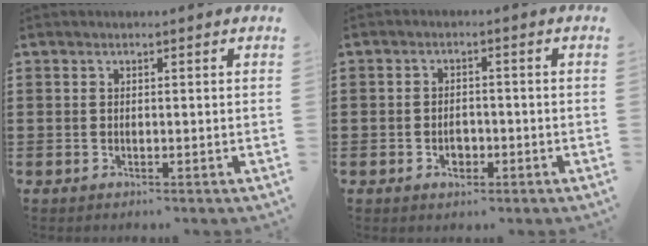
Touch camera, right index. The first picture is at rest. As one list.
[{"total": 2.4, "force": [-1.0, 1.6, 1.5], "torque": [-0.023, -0.003, -0.021]}]